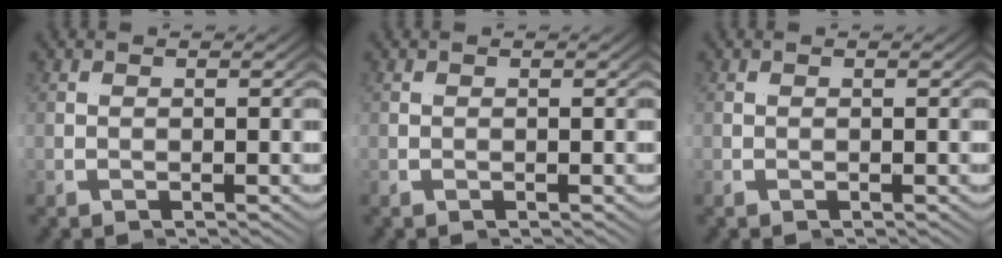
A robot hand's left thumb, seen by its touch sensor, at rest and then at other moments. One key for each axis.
{"total": 0.0}
{"total": 0.0}